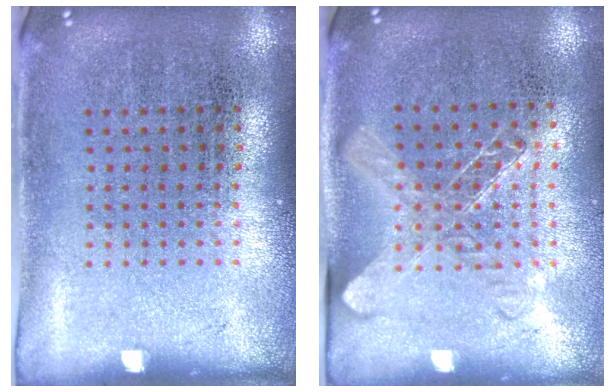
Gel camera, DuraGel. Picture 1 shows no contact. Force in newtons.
{"total": 1.4, "press": 1.2, "slide": 0.7}